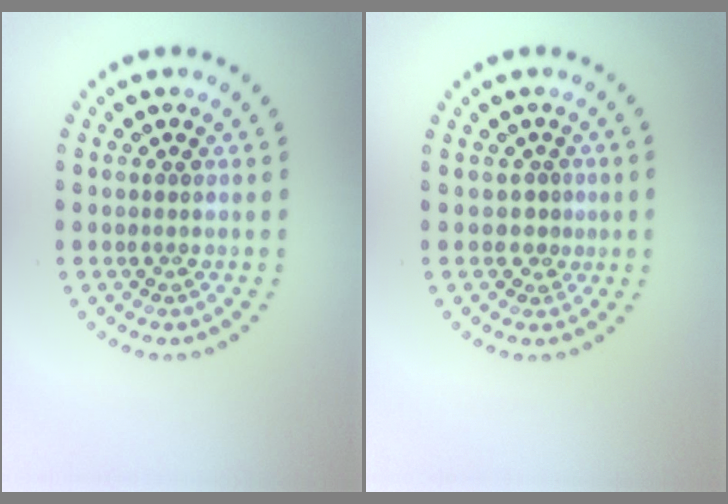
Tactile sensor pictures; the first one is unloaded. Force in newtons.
{"total": 1.2, "press": 0.7, "slide": 1.0}